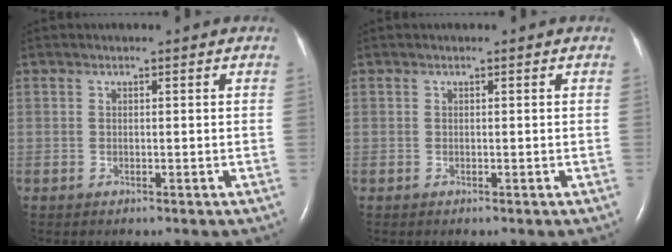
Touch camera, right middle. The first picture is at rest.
{"total": 0.0}